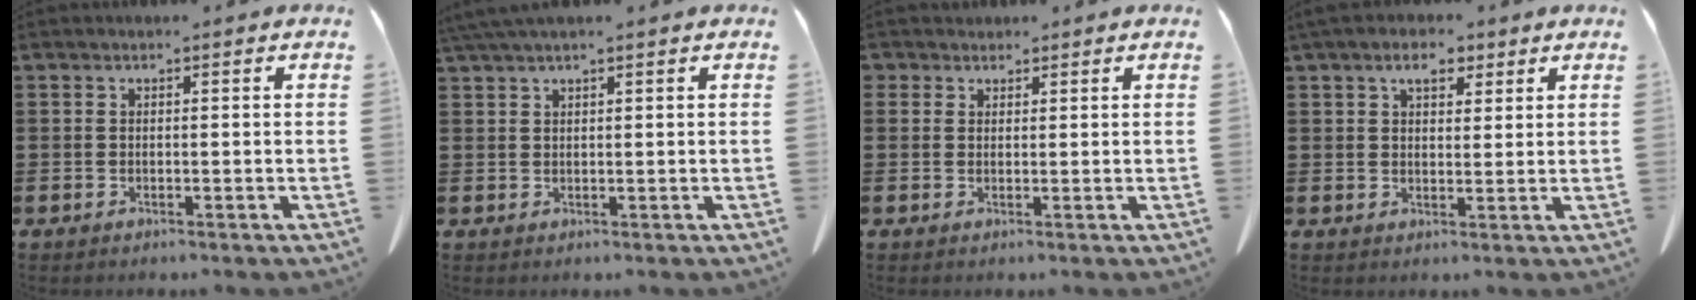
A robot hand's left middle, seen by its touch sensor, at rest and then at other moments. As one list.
[{"total": 2.0, "force": [1.5, 0.0, 1.2], "torque": [-0.027, 0.000, 0.029]}, {"total": 1.7, "force": [1.3, 1.0, 0.2], "torque": [-0.010, 0.004, 0.027]}, {"total": 4.7, "force": [3.1, 2.5, 2.7], "torque": [-0.049, 0.004, 0.050]}]